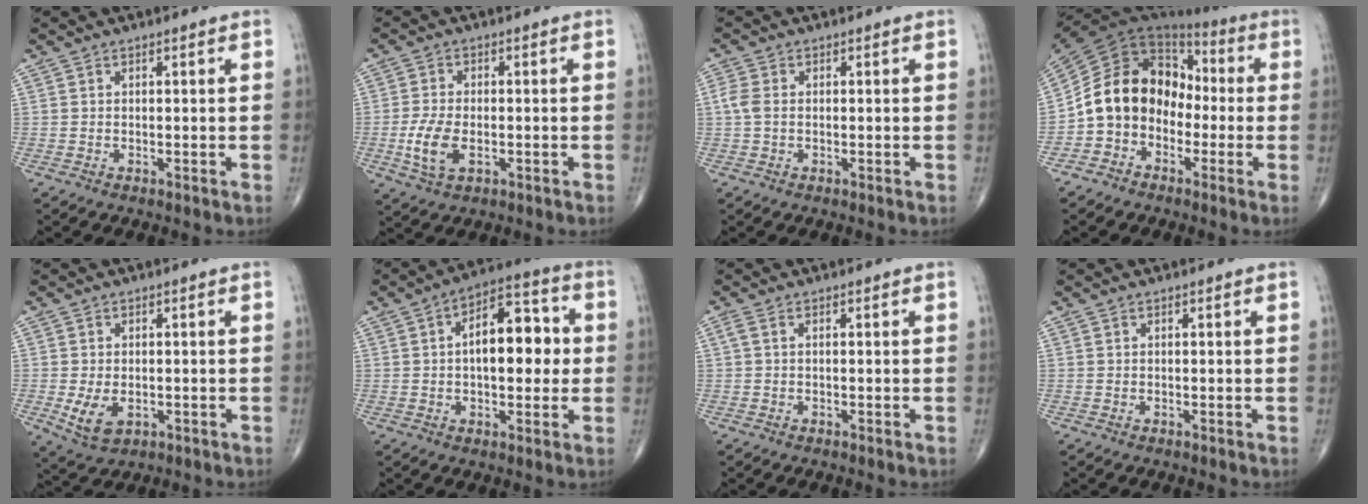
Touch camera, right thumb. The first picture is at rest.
{"total": 6.8, "force": [-1.7, 3.6, 5.6], "torque": [-0.122, -0.003, -0.029]}
{"total": 2.8, "force": [0.0, 1.9, 2.1], "torque": [-0.054, 0.004, -0.005]}
{"total": 14.8, "force": [-2.9, 11.6, 8.8], "torque": [-0.133, 0.062, -0.063]}
{"total": 5.8, "force": [-1.2, 3.6, 4.3], "torque": [-0.079, -0.007, -0.012]}
{"total": 13.5, "force": [1.0, 7.1, 11.4], "torque": [-0.138, 0.026, 0.009]}
{"total": 1.2, "force": [0.1, 0.5, 1.1], "torque": [-0.025, 0.009, 0.002]}
{"total": 0.0}